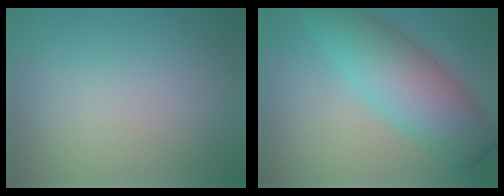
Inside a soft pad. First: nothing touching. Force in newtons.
{"total": 8.4, "press": 8.4, "slide": 0.1}